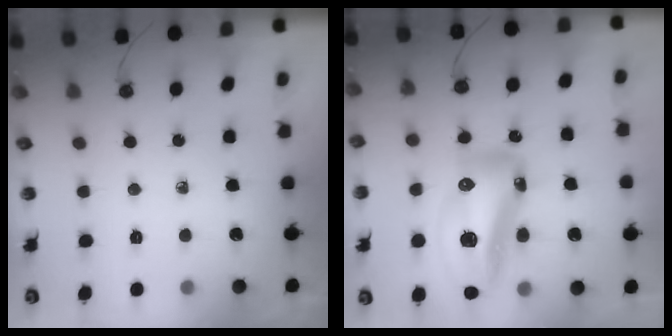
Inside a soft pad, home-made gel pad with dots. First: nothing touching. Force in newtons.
{"total": 22.0, "press": 21.8, "slide": 3.4}